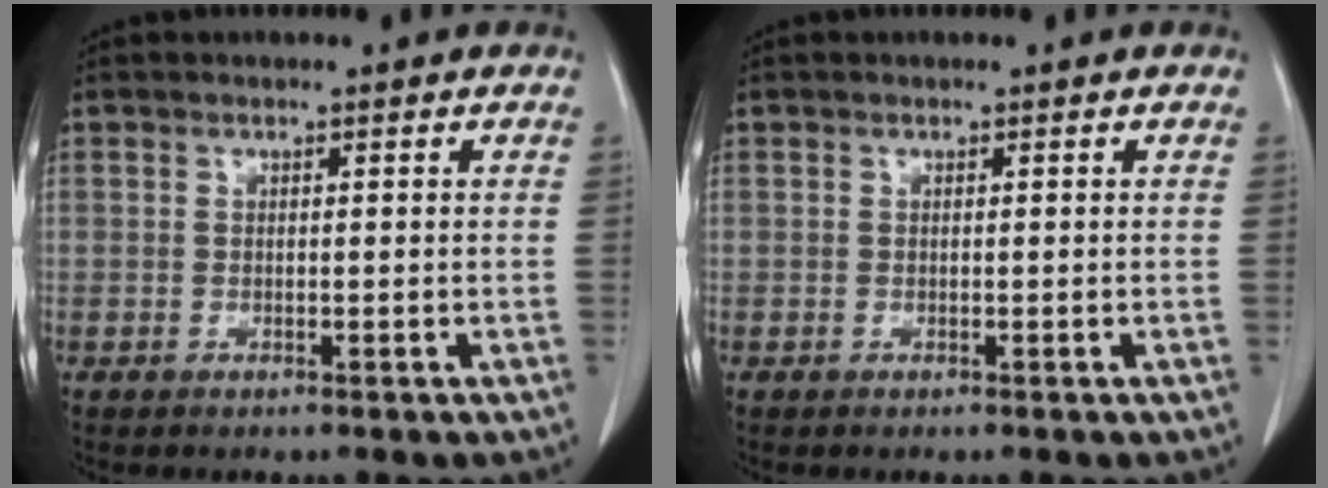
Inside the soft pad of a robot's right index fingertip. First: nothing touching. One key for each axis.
{"total": 0.0}